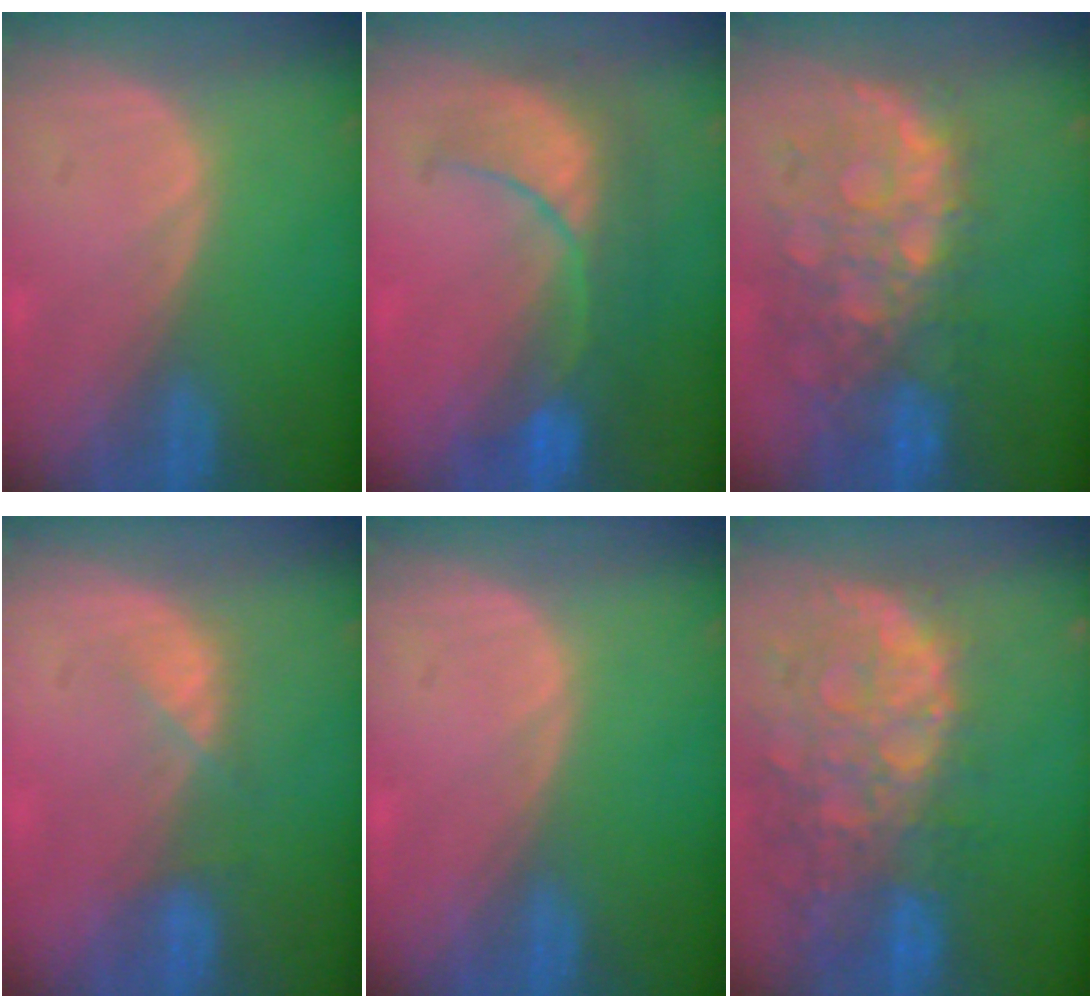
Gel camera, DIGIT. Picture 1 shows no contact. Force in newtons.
{"total": 8.3, "press": 8.3, "slide": 0.9}
{"total": 11.2, "press": 9.8, "slide": 5.5}
{"total": 2.6, "press": 2.5, "slide": 0.8}
{"total": 0.0}
{"total": 13.8, "press": 11.1, "slide": 8.1}